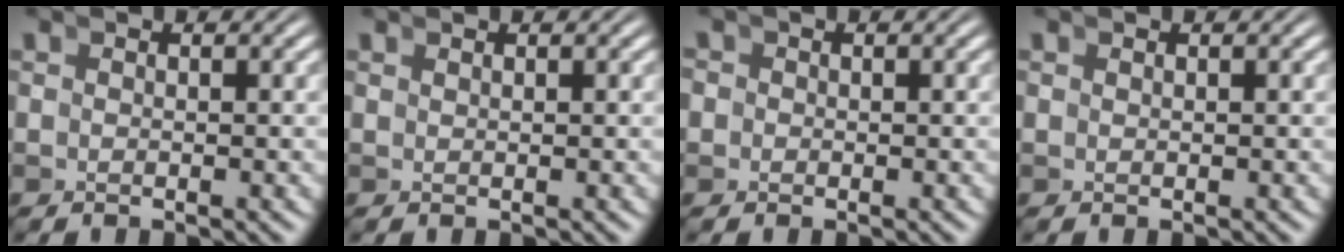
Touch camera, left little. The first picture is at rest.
{"total": 0.5, "force": [0.4, -0.3, -0.1], "torque": [0.012, 0.006, 0.009]}
{"total": 2.4, "force": [-0.3, 2.3, 0.4], "torque": [-0.013, -0.002, -0.011]}
{"total": 0.0}